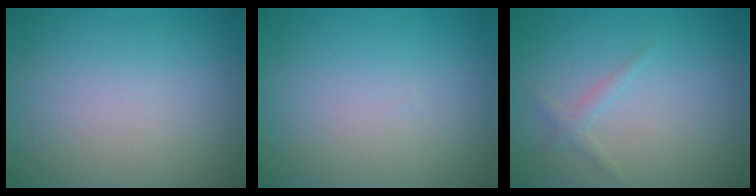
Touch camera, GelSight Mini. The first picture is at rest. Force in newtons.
{"total": 0.0}
{"total": 1.1, "press": 1.1, "slide": 0.1}